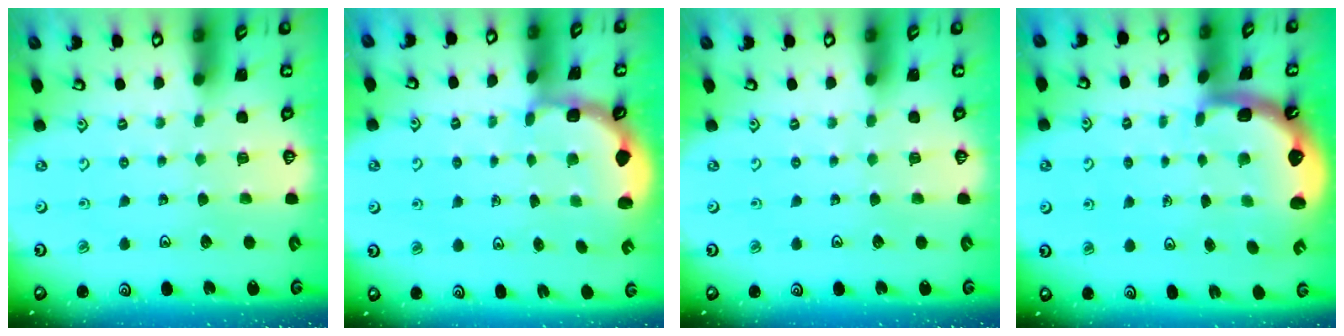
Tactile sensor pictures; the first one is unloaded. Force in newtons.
{"total": 2.4, "press": 1.7, "slide": 1.6}
{"total": 0.0}
{"total": 3.2, "press": 2.2, "slide": 2.3}